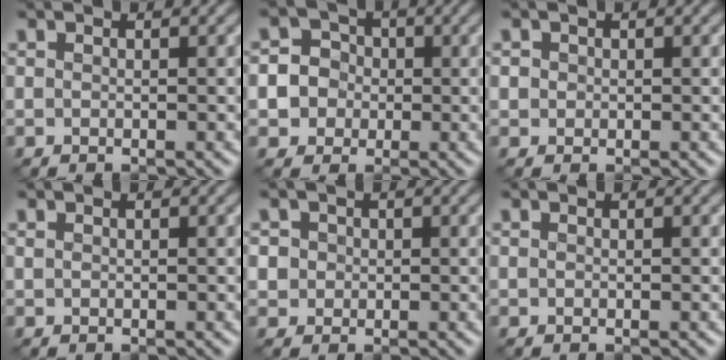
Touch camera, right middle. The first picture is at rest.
{"total": 5.2, "force": [-0.3, 4.9, 1.6], "torque": [-0.006, 0.024, -0.029]}
{"total": 0.8, "force": [0.1, 0.7, 0.1], "torque": [0.002, -0.002, 0.001]}
{"total": 0.0}
{"total": 2.2, "force": [0.6, 2.0, 0.7], "torque": [-0.008, 0.008, 0.013]}
{"total": 0.0}